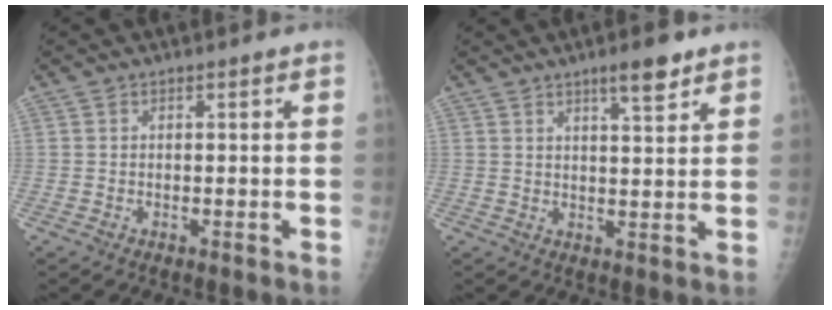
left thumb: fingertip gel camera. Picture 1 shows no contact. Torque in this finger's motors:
{"motor_torque": [0.22, -0.07, 0.43, -0.24, 0.13]}